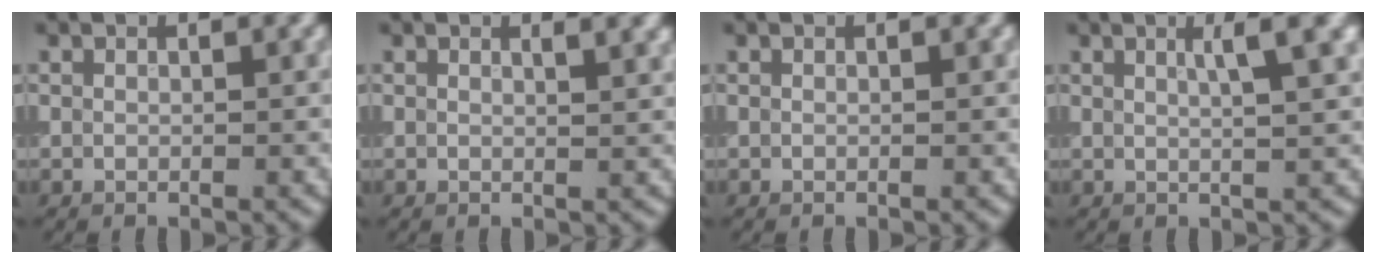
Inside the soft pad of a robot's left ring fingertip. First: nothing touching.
{"total": 2.1, "force": [1.3, 0.8, 1.5], "torque": [-0.006, 0.005, 0.013]}
{"total": 0.0}
{"total": 3.6, "force": [1.4, 0.7, 3.3], "torque": [-0.034, 0.005, 0.020]}